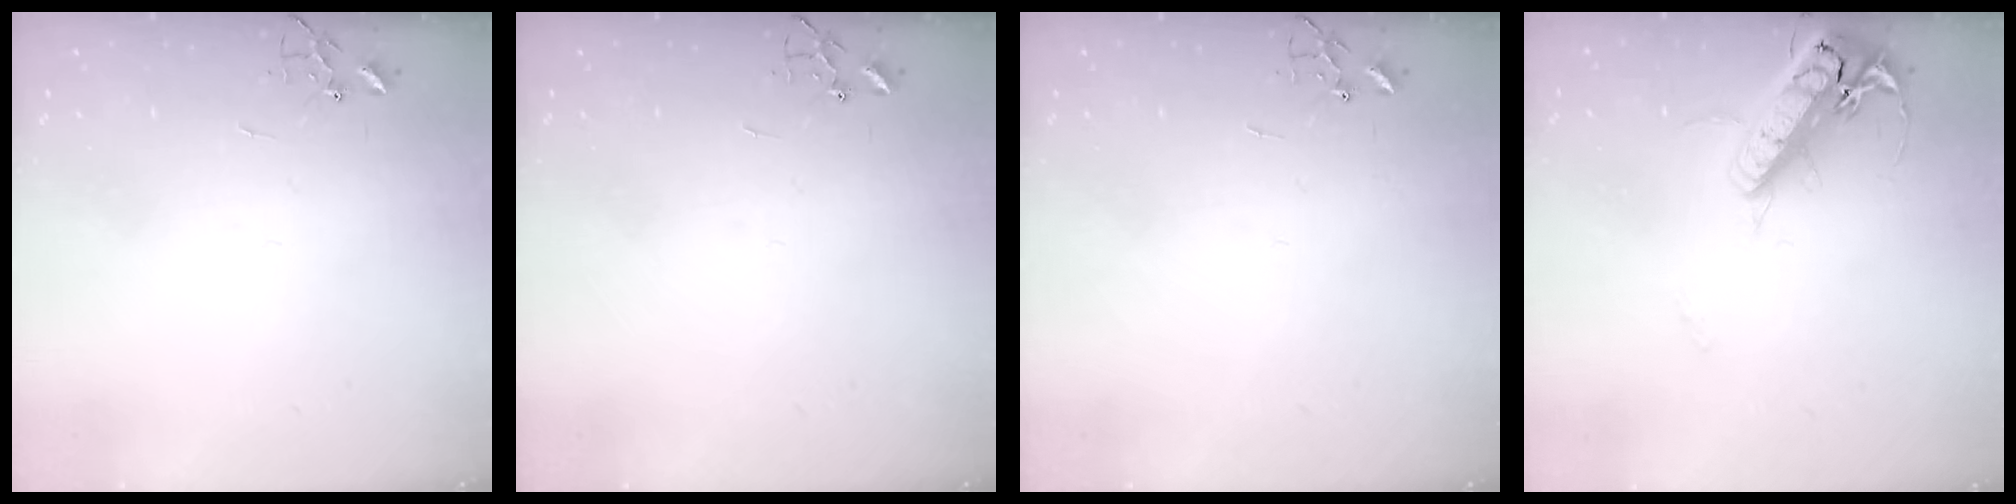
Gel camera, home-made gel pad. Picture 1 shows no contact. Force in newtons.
{"total": 0.0}
{"total": 0.0}
{"total": 19.2, "press": 18.9, "slide": 3.3}